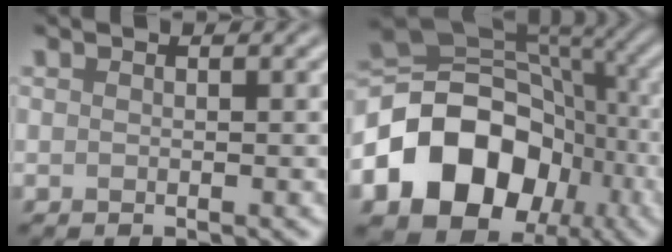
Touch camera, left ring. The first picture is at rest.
{"total": 14.4, "force": [-4.8, 11.1, 7.8], "torque": [-0.147, -0.007, -0.091]}